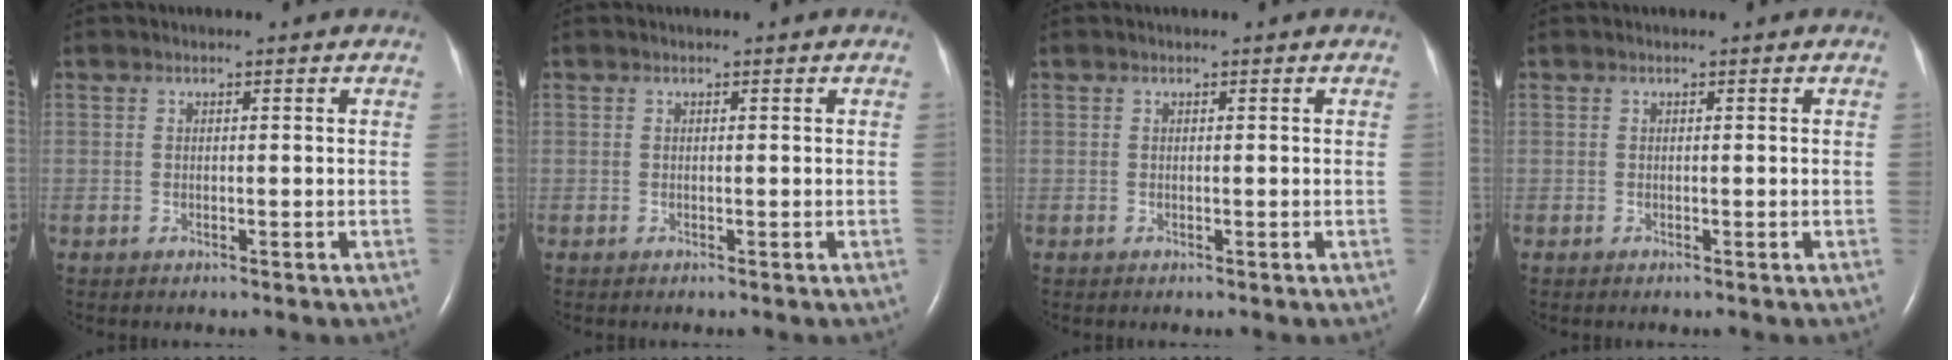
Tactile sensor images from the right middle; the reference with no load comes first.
{"total": 0.0}
{"total": 0.0}
{"total": 0.0}